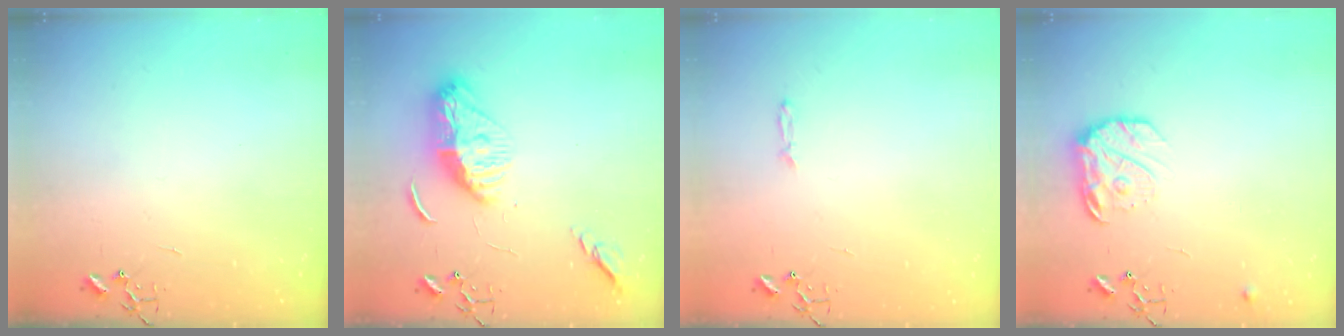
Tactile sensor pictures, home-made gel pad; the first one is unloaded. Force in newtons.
{"total": 13.7, "press": 13.6, "slide": 1.2}
{"total": 3.4, "press": 3.4, "slide": 0.4}
{"total": 12.7, "press": 12.6, "slide": 0.7}